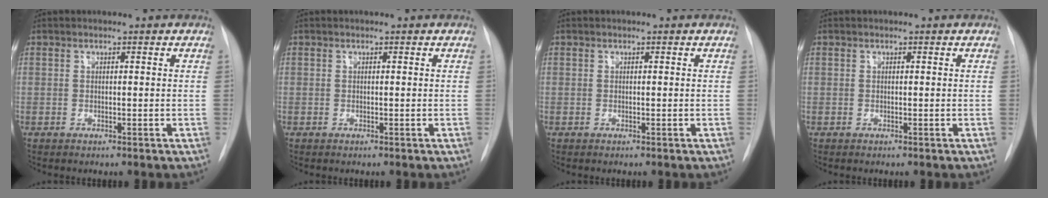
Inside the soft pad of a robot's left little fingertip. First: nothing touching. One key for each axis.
{"total": 0.0}
{"total": 0.0}
{"total": 0.0}